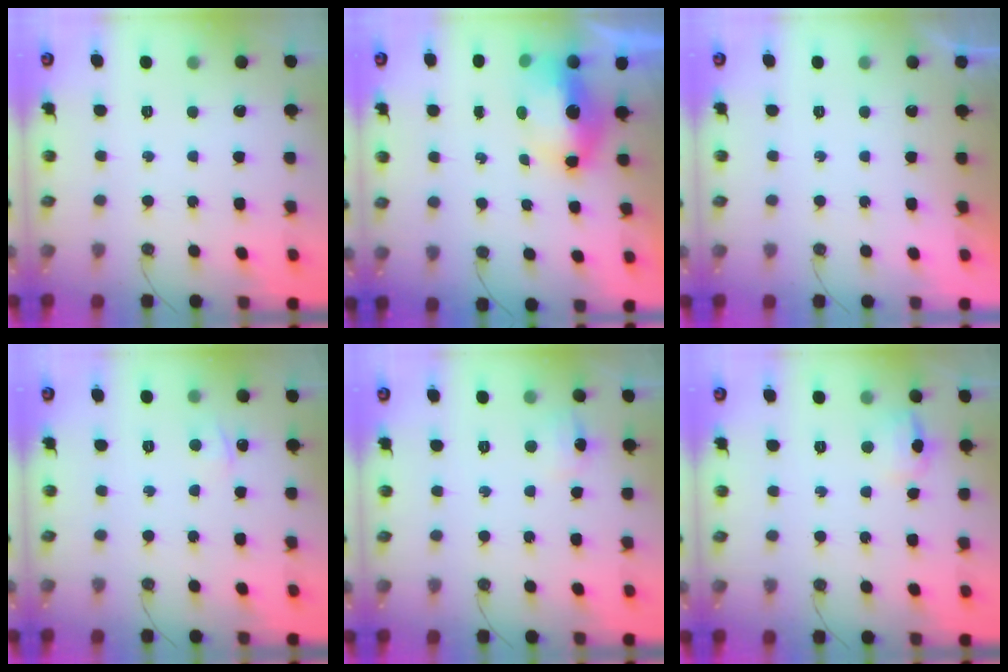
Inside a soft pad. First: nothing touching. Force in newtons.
{"total": 7.2, "press": 7.1, "slide": 1.4}
{"total": 0.0}
{"total": 3.4, "press": 3.4, "slide": 0.4}
{"total": 5.6, "press": 5.5, "slide": 0.8}
{"total": 7.7, "press": 7.6, "slide": 1.2}